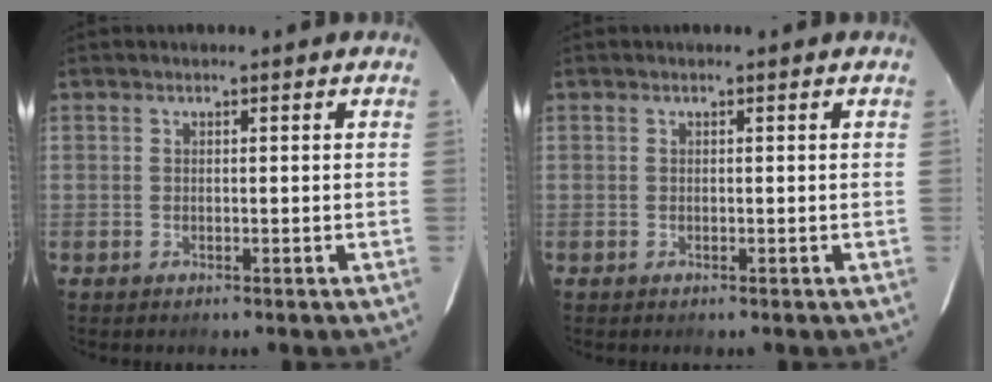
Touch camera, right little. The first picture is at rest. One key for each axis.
{"total": 0.0}